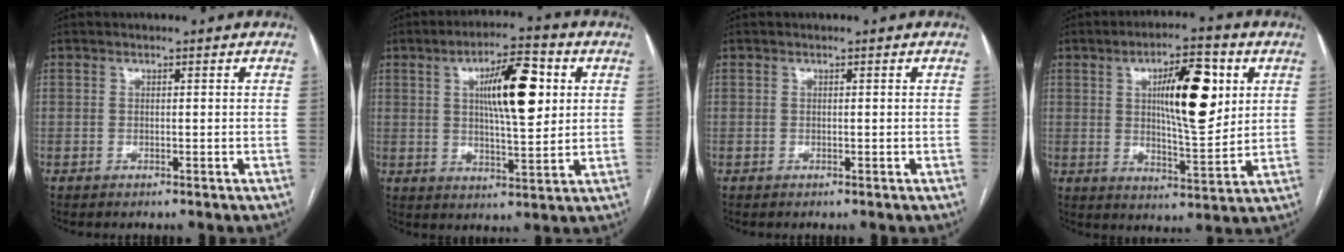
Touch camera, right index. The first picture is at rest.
{"total": 11.8, "force": [3.1, 2.8, 11.1], "torque": [-0.183, 0.011, 0.050]}
{"total": 0.0}
{"total": 13.0, "force": [3.6, 3.3, 12.0], "torque": [-0.191, 0.008, 0.060]}